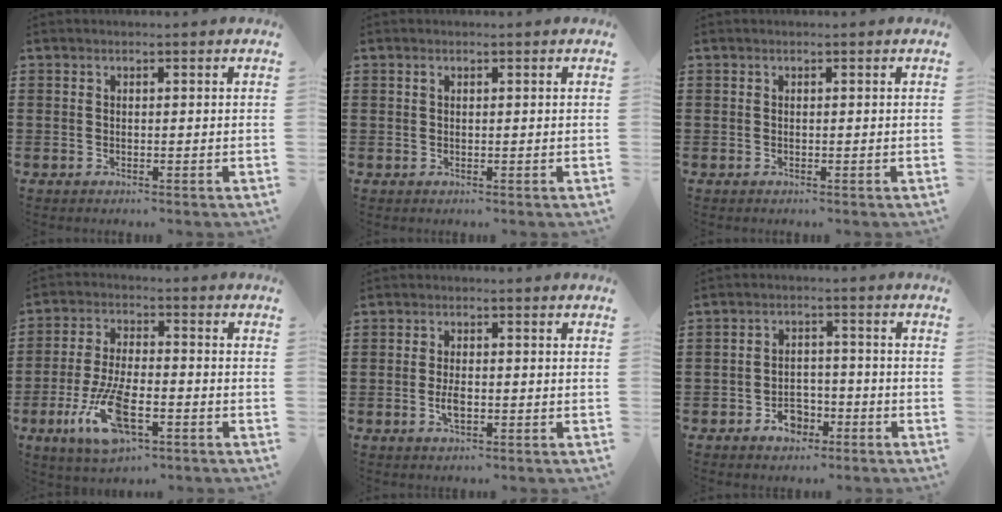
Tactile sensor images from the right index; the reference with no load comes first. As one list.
[{"total": 0.5, "force": [0.2, 0.2, 0.4], "torque": [-0.009, 0.000, 0.005]}, {"total": 0.0}, {"total": 10.9, "force": [-4.6, 4.0, 9.1], "torque": [-0.200, -0.010, -0.081]}, {"total": 2.8, "force": [-0.6, 1.0, 2.6], "torque": [-0.055, -0.004, -0.012]}, {"total": 3.9, "force": [-2.4, 2.5, 1.8], "torque": [-0.034, 0.005, -0.046]}]